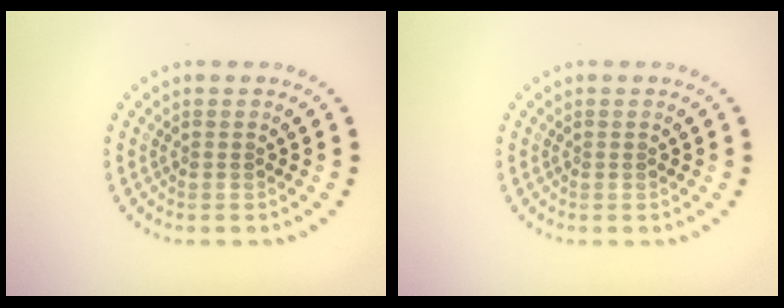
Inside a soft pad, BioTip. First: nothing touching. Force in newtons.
{"total": 0.0}